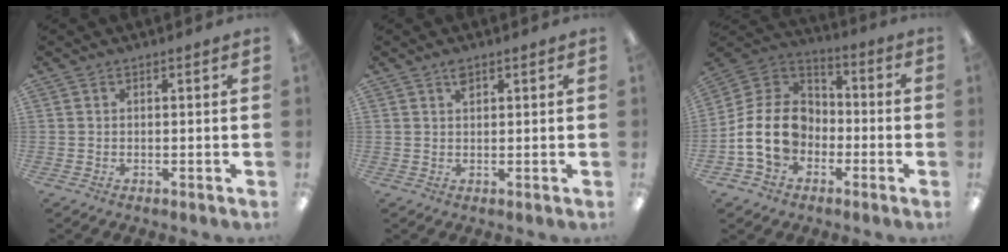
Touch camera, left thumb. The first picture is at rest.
{"total": 1.9, "force": [1.5, 0.8, 0.8], "torque": [-0.013, -0.001, 0.025]}
{"total": 15.5, "force": [-2.9, 12.2, 9.2], "torque": [-0.210, 0.032, -0.049]}